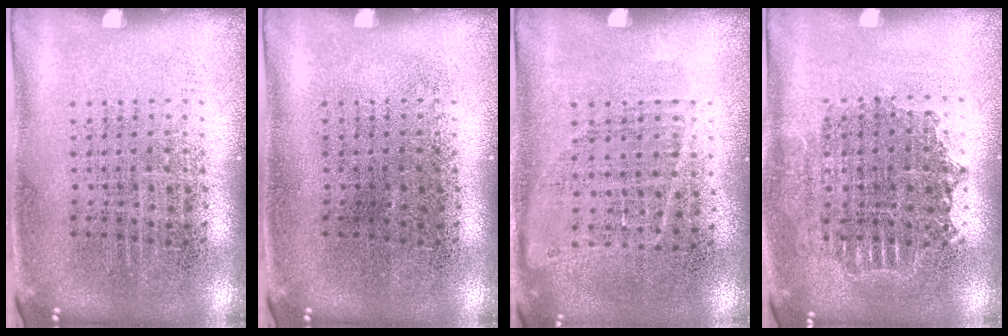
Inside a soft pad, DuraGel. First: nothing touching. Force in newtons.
{"total": 0.0}
{"total": 0.9, "press": 0.8, "slide": 0.5}
{"total": 1.2, "press": 1.1, "slide": 0.5}